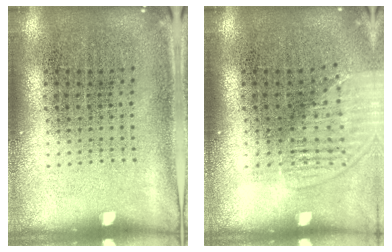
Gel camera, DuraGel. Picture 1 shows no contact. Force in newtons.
{"total": 1.4, "press": 1.3, "slide": 0.5}